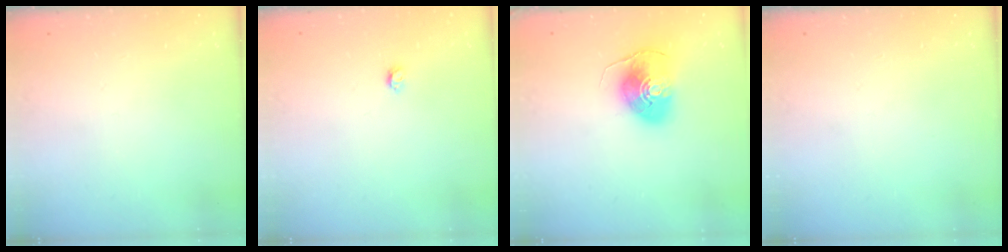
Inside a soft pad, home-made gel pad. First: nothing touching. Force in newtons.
{"total": 3.2, "press": 3.2, "slide": 0.5}
{"total": 10.0, "press": 9.9, "slide": 1.4}
{"total": 0.0}